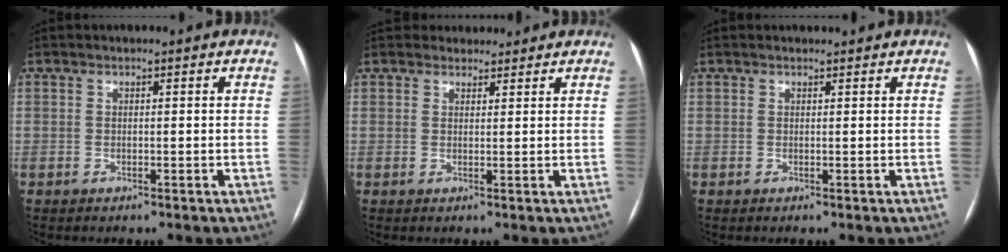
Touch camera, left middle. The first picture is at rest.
{"total": 3.3, "force": [2.9, 1.4, -0.1], "torque": [0.010, 0.016, 0.040]}
{"total": 1.6, "force": [1.6, 0.4, 0.2], "torque": [-0.007, 0.019, 0.022]}